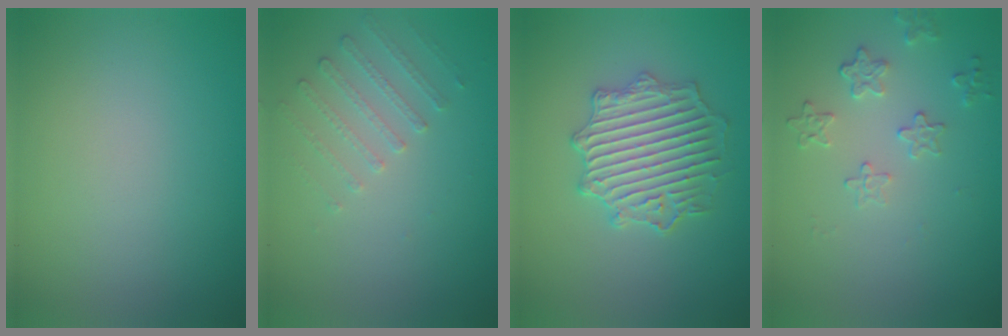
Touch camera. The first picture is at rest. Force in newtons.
{"total": 1.5, "press": 1.0, "slide": 1.1}
{"total": 4.8, "press": 4.5, "slide": 1.7}
{"total": 1.9, "press": 1.3, "slide": 1.4}